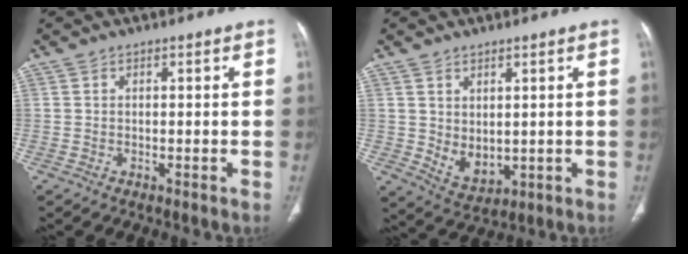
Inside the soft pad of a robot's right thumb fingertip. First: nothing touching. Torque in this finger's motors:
{"motor_torque": [-0.26, -0.05, -0.36, 0.40, -0.04]}